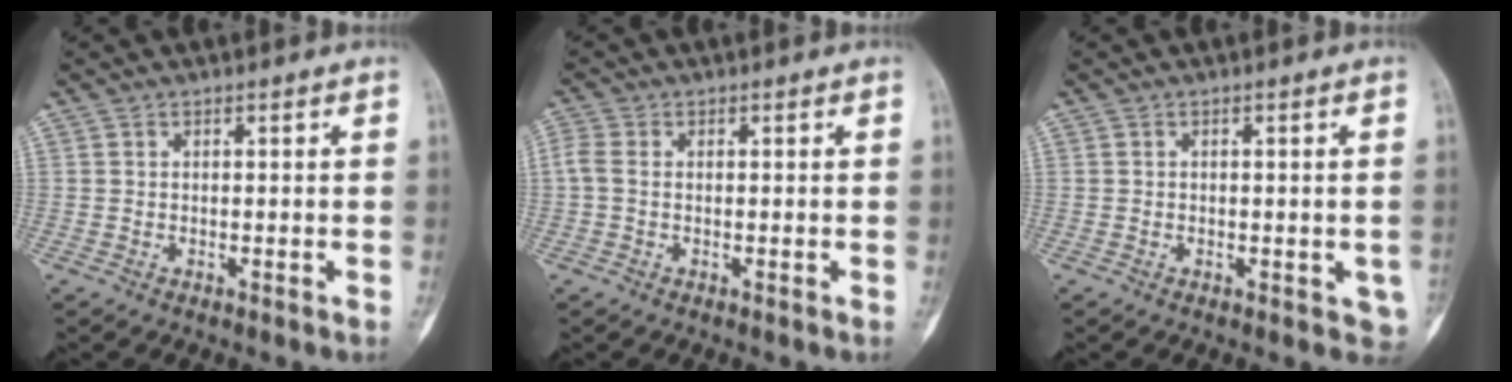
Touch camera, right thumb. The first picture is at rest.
{"total": 2.4, "force": [-0.1, 1.5, 1.9], "torque": [-0.055, 0.003, -0.008]}
{"total": 2.8, "force": [-0.8, 1.7, 2.1], "torque": [-0.007, 0.000, -0.007]}